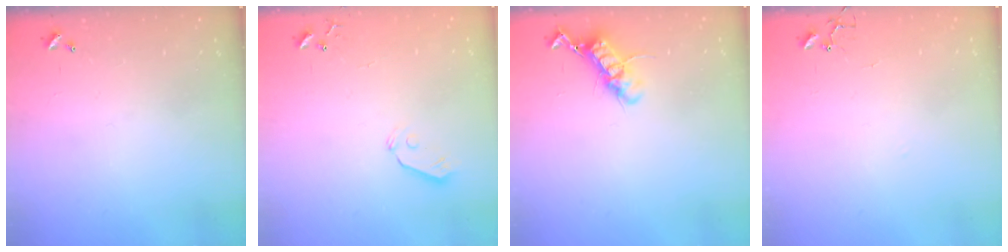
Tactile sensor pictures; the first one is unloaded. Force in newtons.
{"total": 5.5, "press": 5.4, "slide": 0.6}
{"total": 11.9, "press": 11.8, "slide": 0.9}
{"total": 6.1, "press": 6.0, "slide": 0.6}